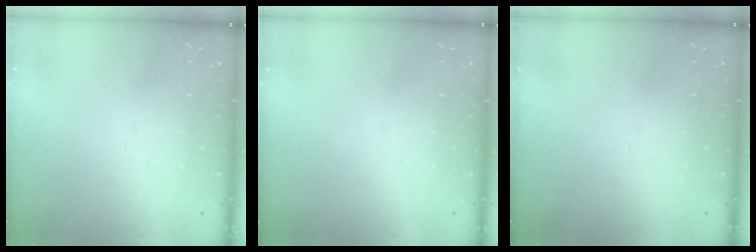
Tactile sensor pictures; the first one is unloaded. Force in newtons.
{"total": 0.0}
{"total": 0.0}